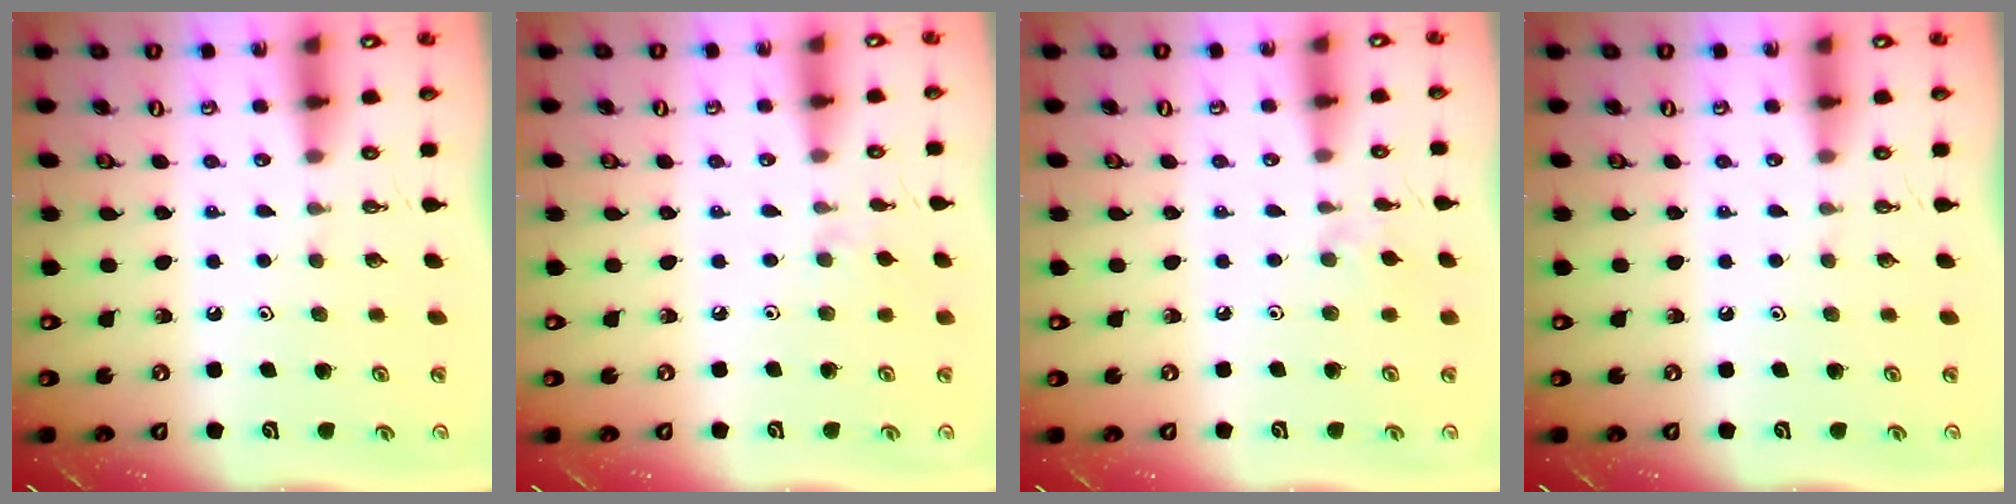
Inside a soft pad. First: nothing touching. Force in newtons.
{"total": 1.1, "press": 1.0, "slide": 0.4}
{"total": 1.8, "press": 1.7, "slide": 0.4}
{"total": 0.0}